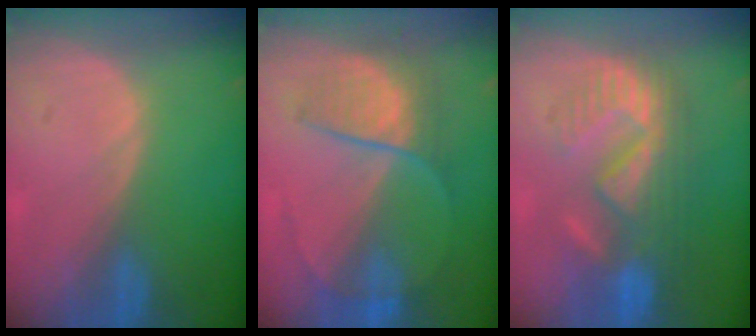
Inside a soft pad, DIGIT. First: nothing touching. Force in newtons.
{"total": 6.6, "press": 6.5, "slide": 1.5}
{"total": 9.7, "press": 9.3, "slide": 3.0}